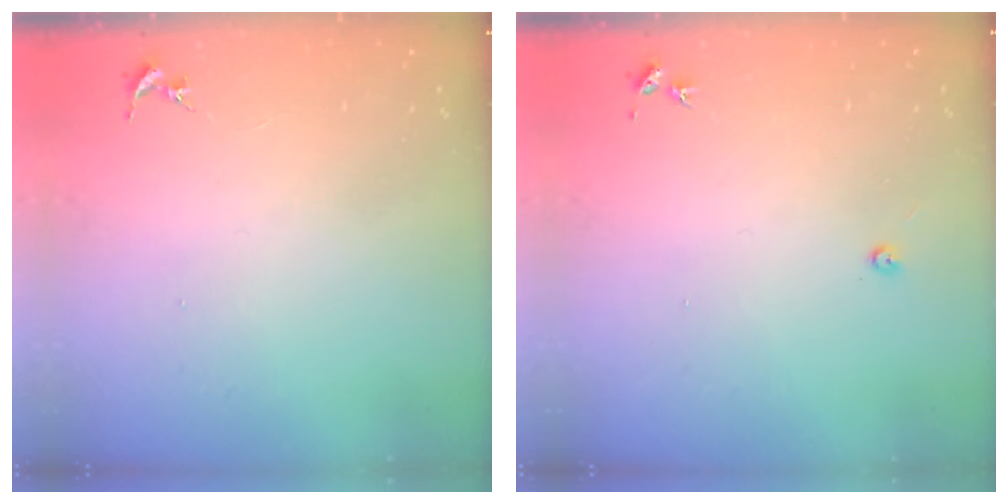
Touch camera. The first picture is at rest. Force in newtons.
{"total": 3.0, "press": 3.0, "slide": 0.4}